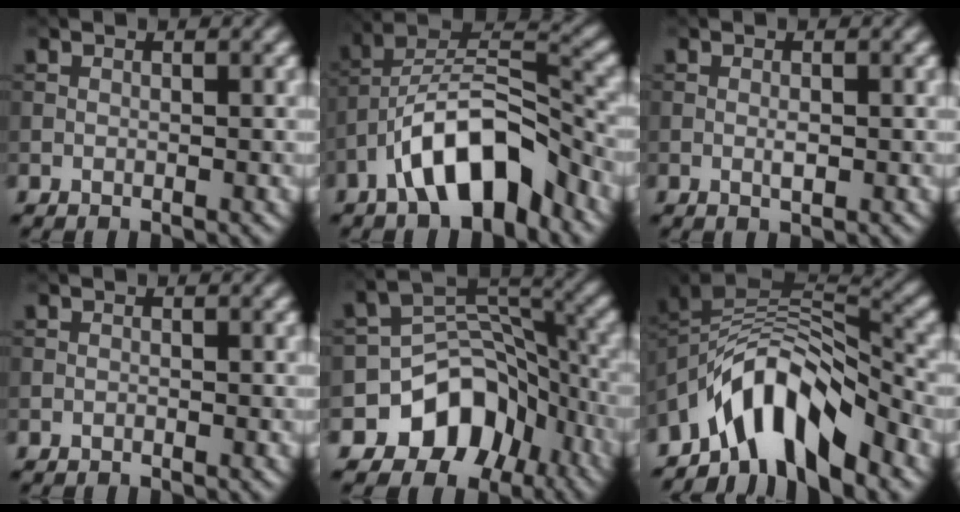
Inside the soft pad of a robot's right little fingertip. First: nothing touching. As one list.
[{"total": 9.0, "force": [-5.0, 3.6, 6.5], "torque": [-0.104, 0.021, -0.092]}, {"total": 0.9, "force": [-0.1, 0.3, 0.8], "torque": [-0.018, -0.002, -0.002]}, {"total": 0.0}, {"total": 8.9, "force": [-4.7, 6.6, 3.7], "torque": [-0.042, 0.000, -0.086]}, {"total": 9.4, "force": [-5.9, 3.7, 6.3], "torque": [-0.089, 0.010, -0.115]}]